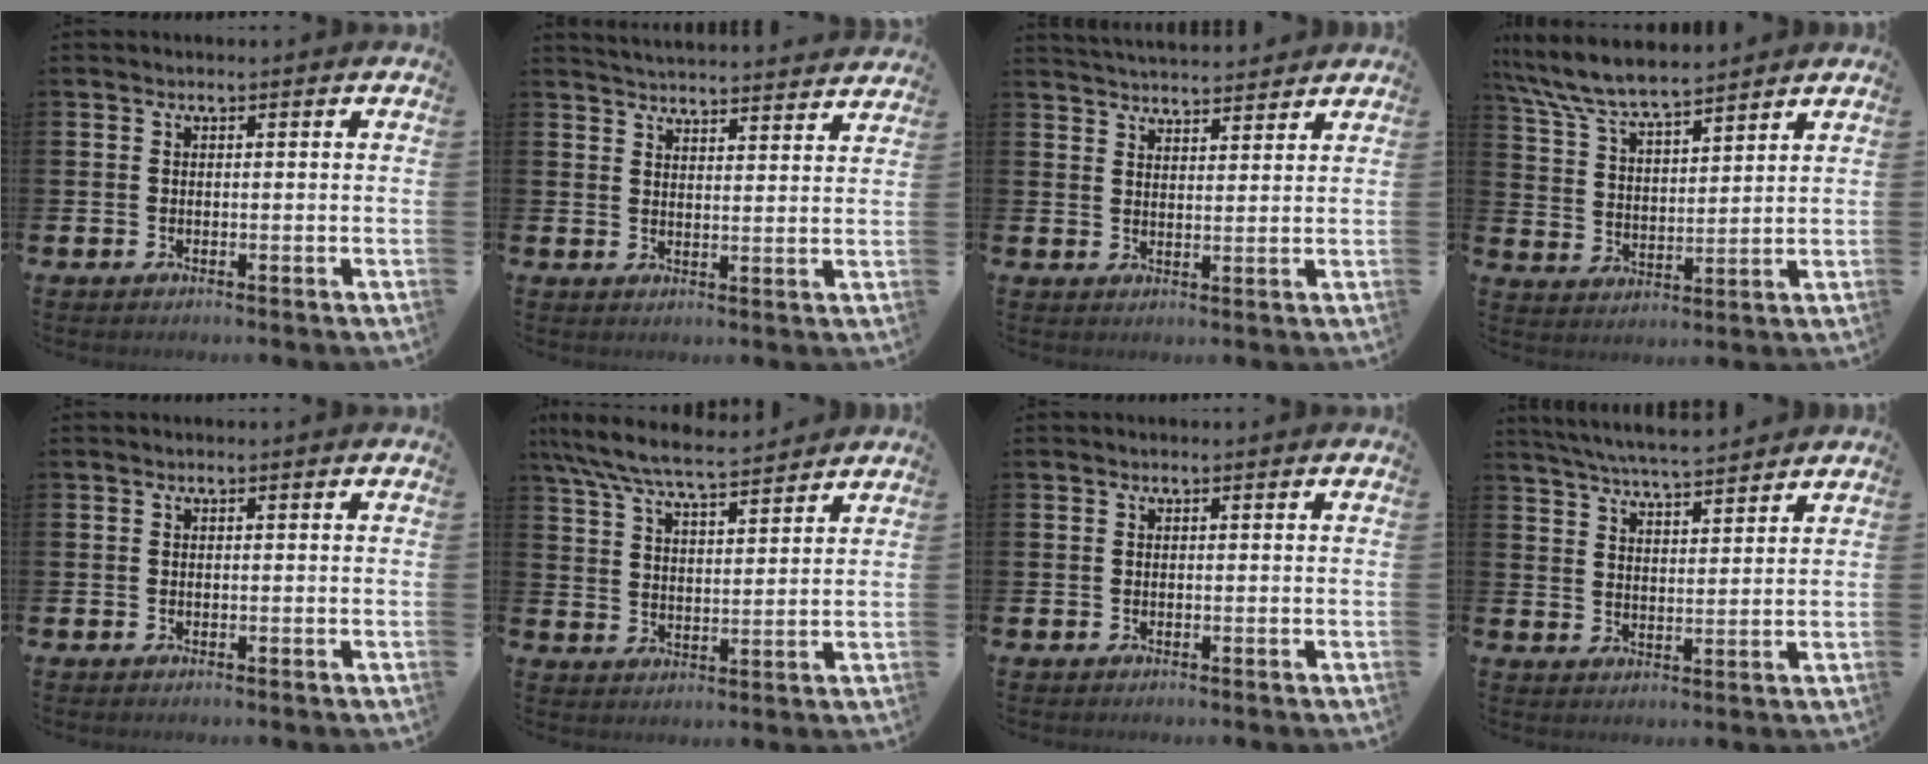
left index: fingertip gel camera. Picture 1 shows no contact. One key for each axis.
{"total": 4.6, "fx": 4.6, "fy": -0.1, "fz": -0.1, "tx": -0.005, "ty": -0.035, "tz": 0.082}
{"total": 4.1, "fx": 4.1, "fy": 0.3, "fz": -0.2, "tx": -0.005, "ty": -0.024, "tz": 0.075}
{"total": 7.7, "fx": 7.3, "fy": 1.0, "fz": 2.2, "tx": -0.077, "ty": -0.035, "tz": 0.132}
{"total": 0.0}
{"total": 7.9, "fx": 7.3, "fy": 1.1, "fz": 2.8, "tx": -0.084, "ty": -0.038, "tz": 0.131}
{"total": 0.0}
{"total": 5.9, "fx": 5.8, "fy": 0.1, "fz": 1.1, "tx": -0.045, "ty": -0.028, "tz": 0.105}